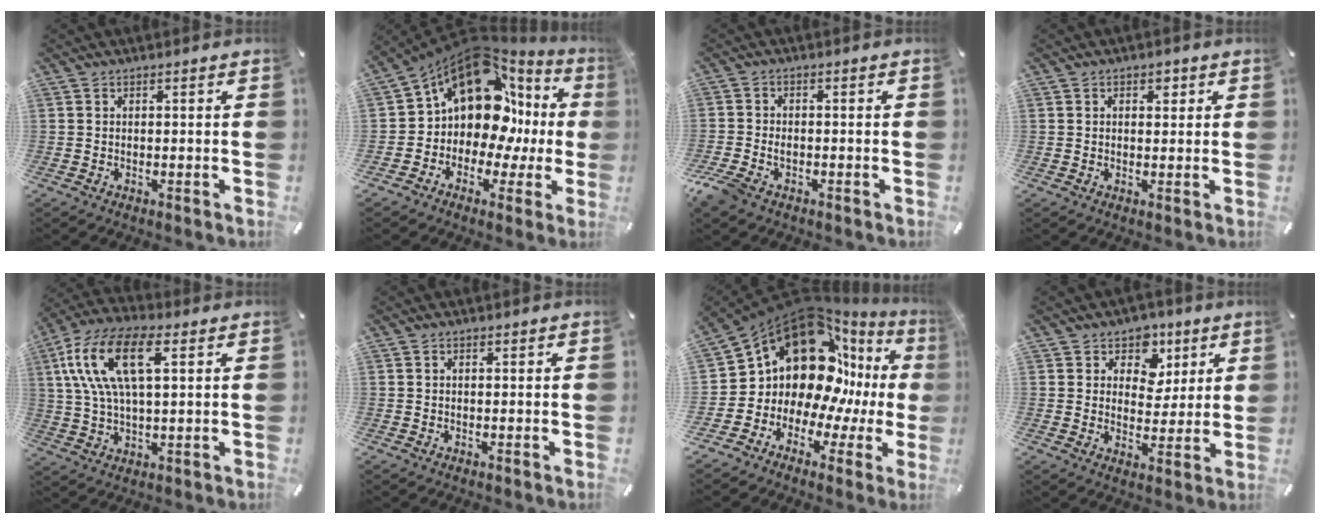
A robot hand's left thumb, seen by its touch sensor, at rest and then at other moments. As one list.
[{"total": 16.8, "force": [6.0, 11.6, 10.6], "torque": [-0.188, -0.064, 0.097]}, {"total": 3.7, "force": [-1.9, 2.4, 2.0], "torque": [-0.045, 0.008, -0.036]}, {"total": 2.1, "force": [0.8, 1.6, 1.2], "torque": [-0.010, 0.001, 0.007]}, {"total": 15.2, "force": [5.6, 6.9, 12.3], "torque": [-0.274, 0.005, 0.097]}, {"total": 0.7, "force": [0.3, 0.4, 0.5], "torque": [-0.009, 0.003, 0.004]}, {"total": 18.9, "force": [7.4, 13.8, 10.6], "torque": [-0.189, -0.093, 0.134]}, {"total": 7.9, "force": [3.5, 6.8, 2.1], "torque": [-0.024, -0.029, 0.058]}]